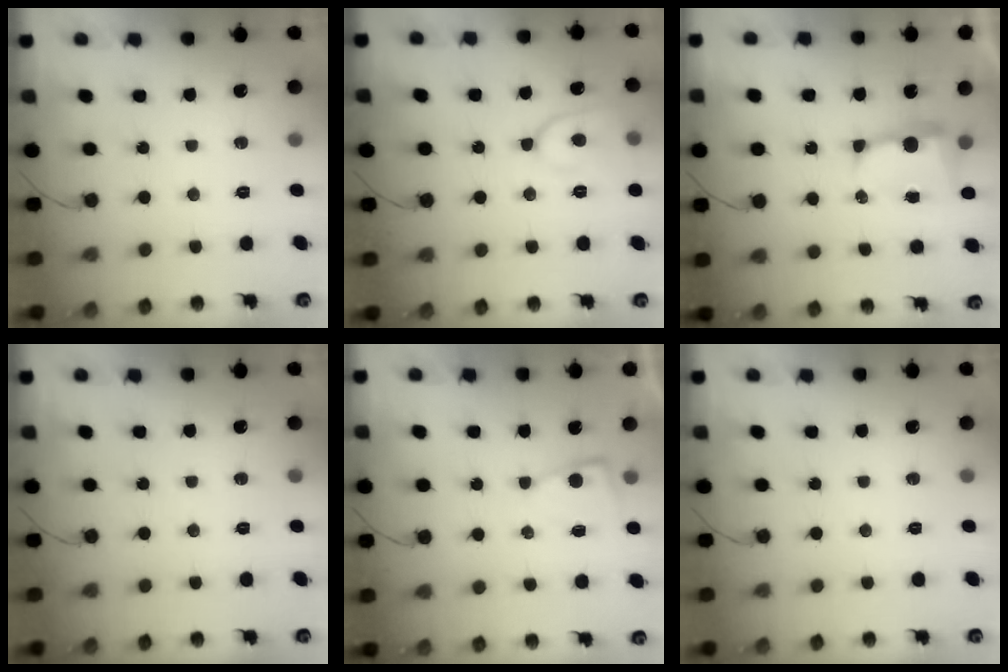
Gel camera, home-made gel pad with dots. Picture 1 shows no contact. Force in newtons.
{"total": 9.5, "press": 9.4, "slide": 1.1}
{"total": 6.2, "press": 6.2, "slide": 0.4}
{"total": 0.0}
{"total": 2.0, "press": 2.0, "slide": 0.4}
{"total": 0.0}